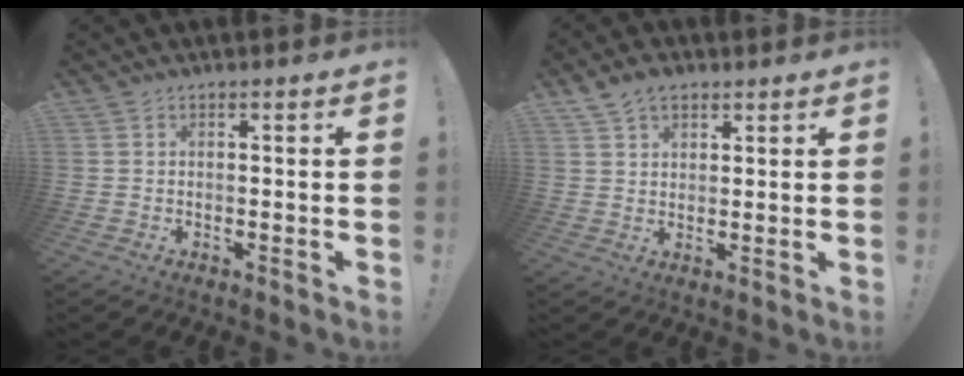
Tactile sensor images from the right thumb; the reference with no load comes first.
{"total": 5.5, "force": [3.5, 3.4, 2.4], "torque": [-0.045, -0.009, 0.068]}